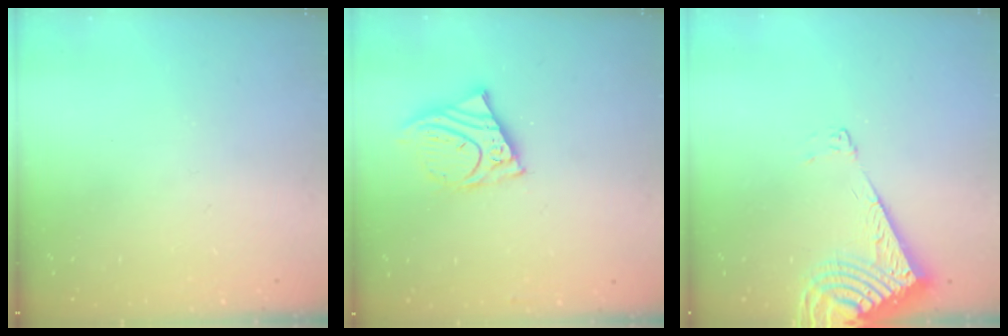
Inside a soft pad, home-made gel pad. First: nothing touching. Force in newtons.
{"total": 9.6, "press": 9.6, "slide": 1.3}
{"total": 10.1, "press": 10.0, "slide": 1.3}